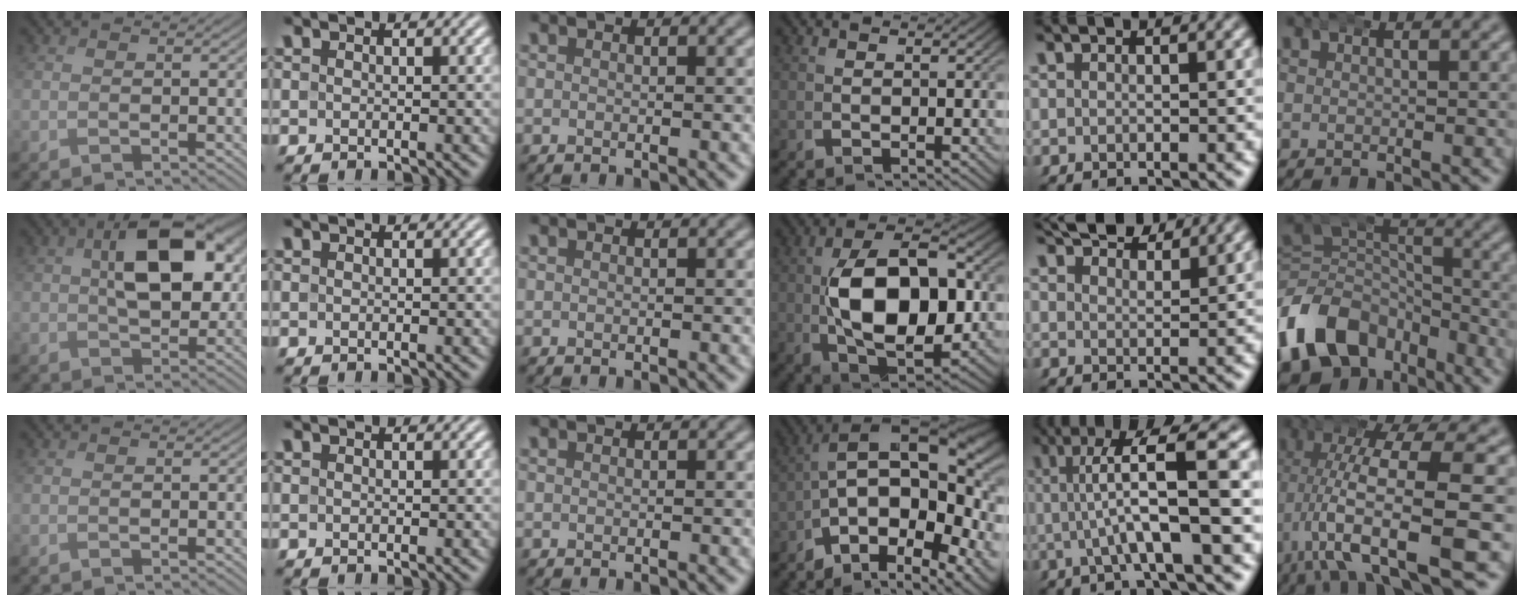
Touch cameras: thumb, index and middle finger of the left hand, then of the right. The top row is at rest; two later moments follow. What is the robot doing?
{"motion": "wrap", "object": "bandana"}